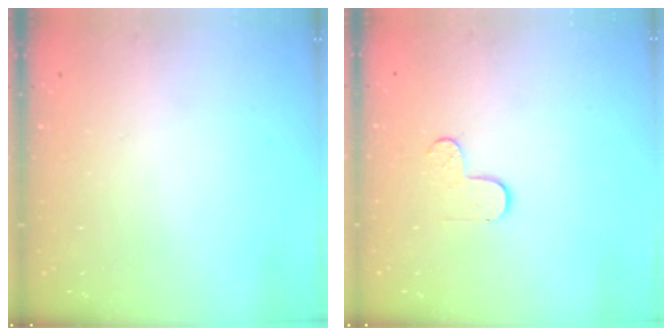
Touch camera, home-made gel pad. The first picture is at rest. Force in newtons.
{"total": 3.7, "press": 3.6, "slide": 0.4}